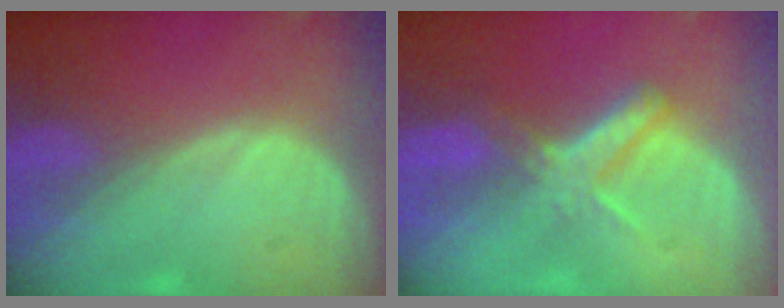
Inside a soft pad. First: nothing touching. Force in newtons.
{"total": 5.5, "press": 4.9, "slide": 2.5}